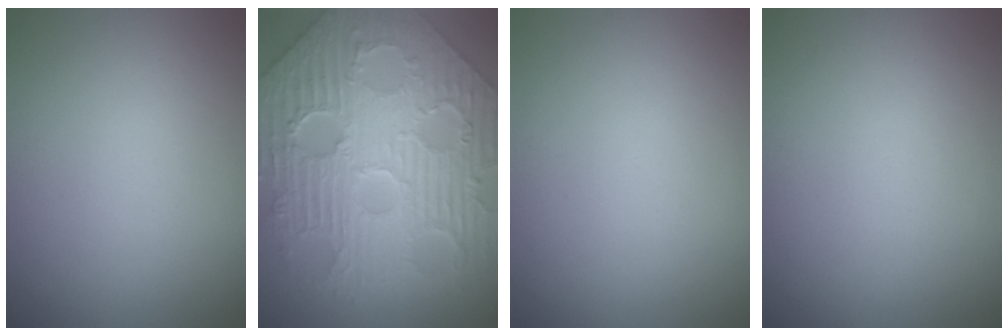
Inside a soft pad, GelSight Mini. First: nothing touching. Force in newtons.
{"total": 11.5, "press": 8.1, "slide": 8.1}
{"total": 0.0}
{"total": 0.0}